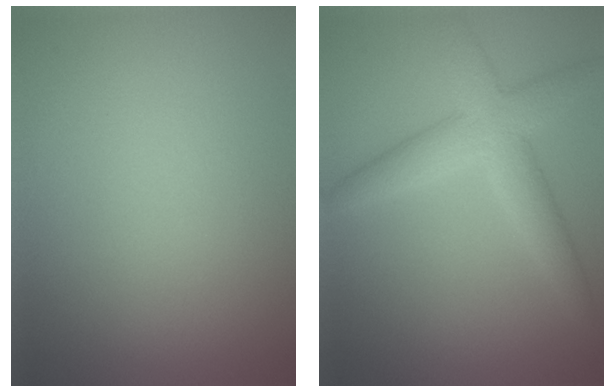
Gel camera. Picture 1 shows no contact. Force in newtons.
{"total": 4.5, "press": 4.5, "slide": 0.0}